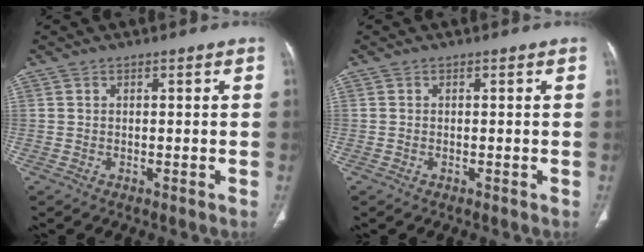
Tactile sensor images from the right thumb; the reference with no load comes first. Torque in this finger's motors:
{"motor_torque": [-0.26, 0.04, -0.18, -0.62, -0.05]}